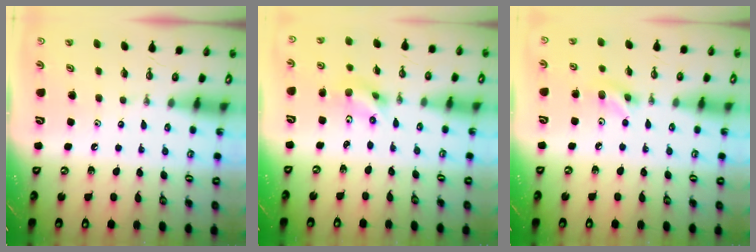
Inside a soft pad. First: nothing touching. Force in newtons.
{"total": 7.3, "press": 2.5, "slide": 6.8}
{"total": 6.0, "press": 6.0, "slide": 0.5}